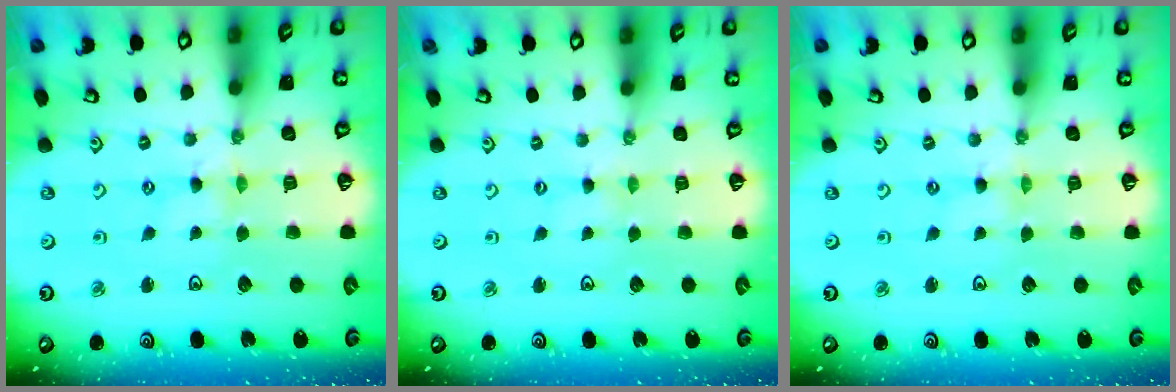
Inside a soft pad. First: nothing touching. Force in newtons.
{"total": 0.0}
{"total": 0.0}